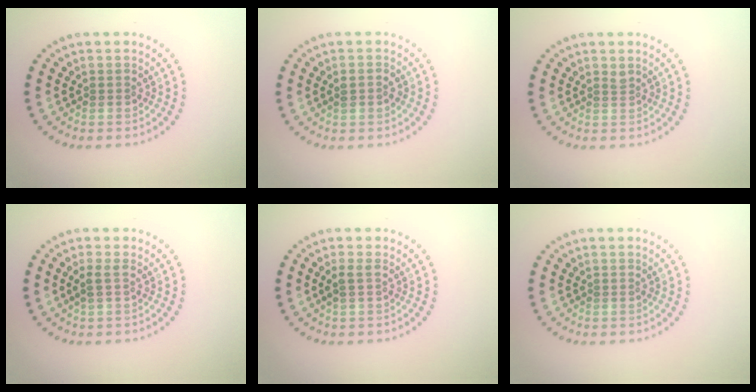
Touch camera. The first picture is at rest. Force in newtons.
{"total": 1.3, "press": 1.3, "slide": 0.2}
{"total": 0.5, "press": 0.4, "slide": 0.4}
{"total": 1.1, "press": 1.0, "slide": 0.5}
{"total": 1.0, "press": 0.9, "slide": 0.4}
{"total": 0.0}